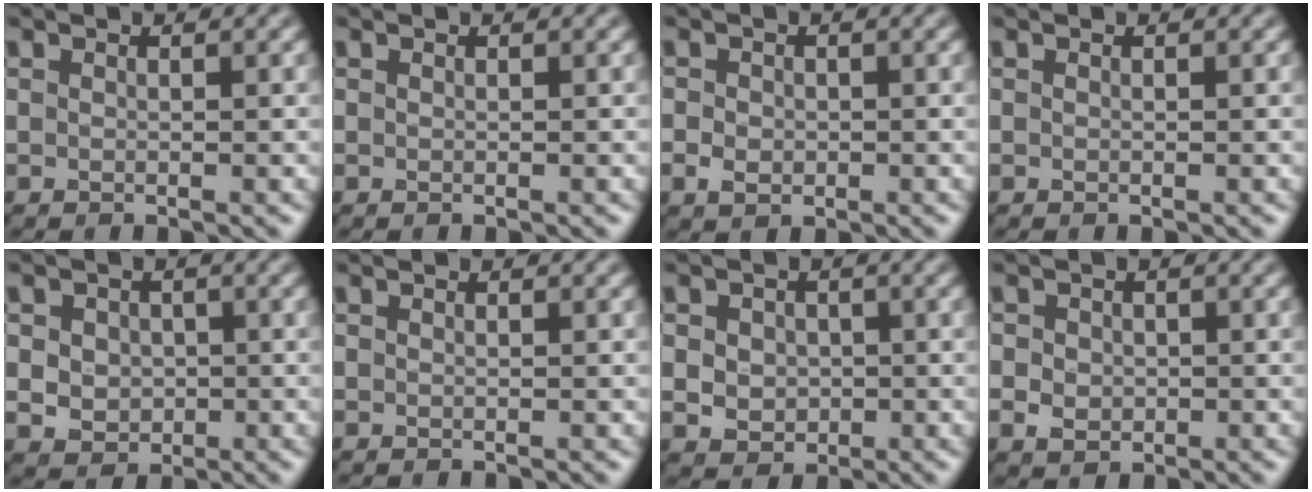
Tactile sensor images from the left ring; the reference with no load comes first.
{"total": 0.0}
{"total": 2.0, "force": [-0.4, 1.7, 1.0], "torque": [-0.017, -0.005, -0.011]}
{"total": 0.0}
{"total": 3.7, "force": [0.1, 3.2, 1.9], "torque": [-0.030, 0.008, -0.009]}
{"total": 0.0}
{"total": 3.4, "force": [0.0, 2.9, 1.7], "torque": [-0.029, 0.004, -0.008]}
{"total": 2.6, "force": [-0.3, 2.3, 1.2], "torque": [-0.020, -0.004, -0.004]}